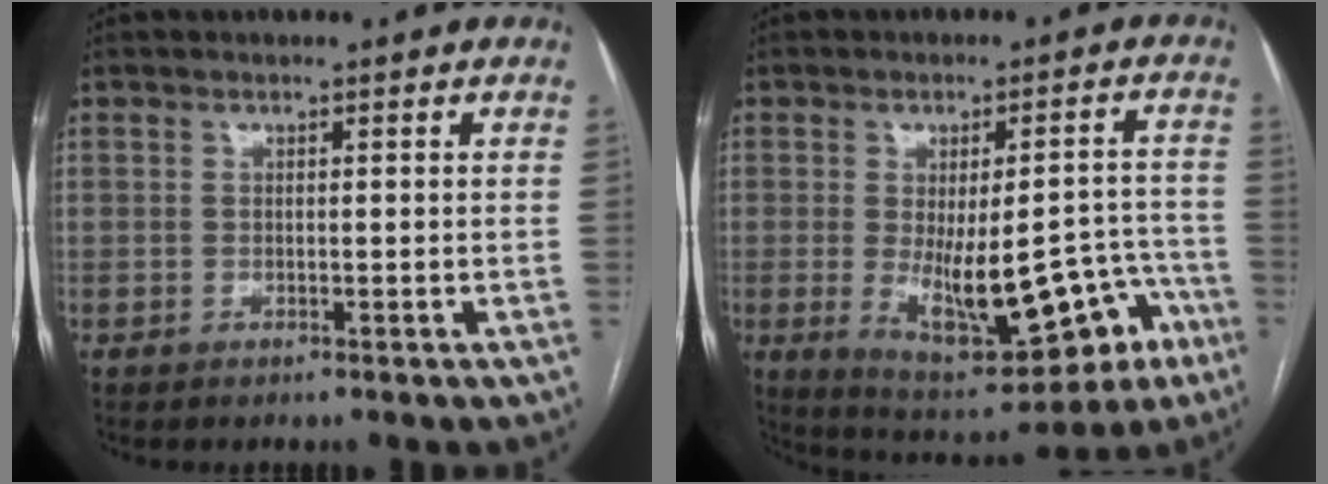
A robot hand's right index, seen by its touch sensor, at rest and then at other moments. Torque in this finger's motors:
{"motor_torque": [1.99, -0.15, 0.40, 0.11]}